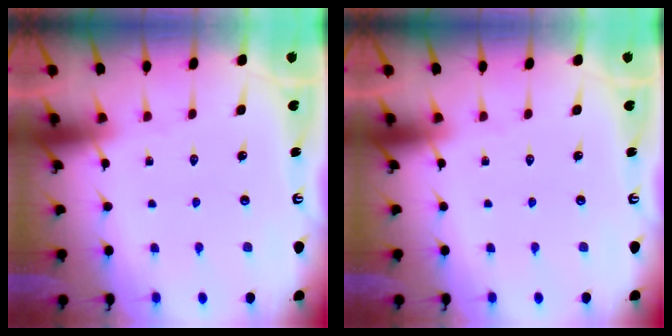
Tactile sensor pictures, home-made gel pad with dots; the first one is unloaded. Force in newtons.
{"total": 0.0}